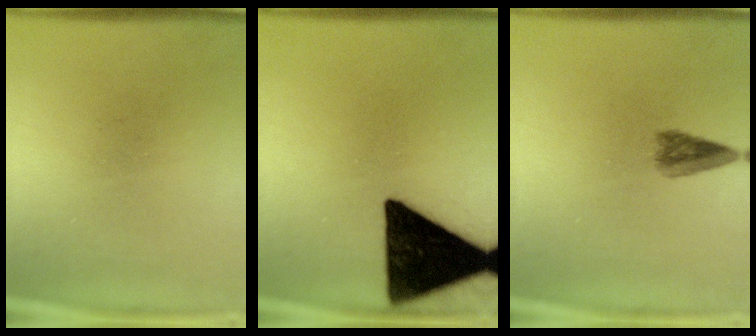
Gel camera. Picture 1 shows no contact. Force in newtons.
{"total": 19.4}
{"total": 3.0}